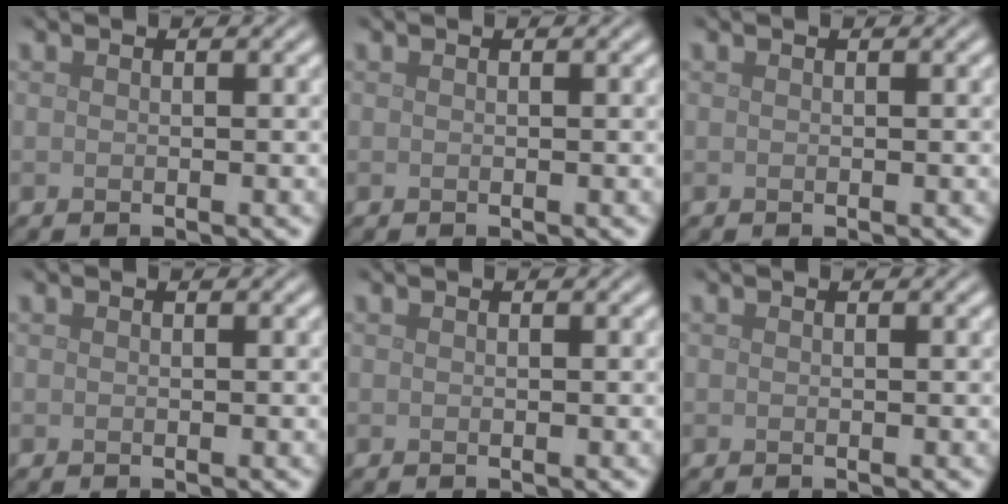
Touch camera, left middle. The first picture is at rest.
{"total": 0.0}
{"total": 0.0}
{"total": 0.0}
{"total": 0.0}
{"total": 0.0}